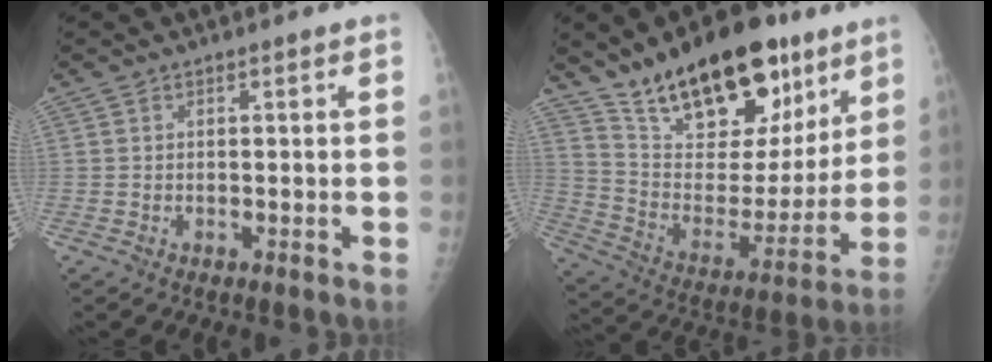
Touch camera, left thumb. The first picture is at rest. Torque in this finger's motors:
{"motor_torque": [0.82, 0.70, 1.37, -1.40, 0.13]}